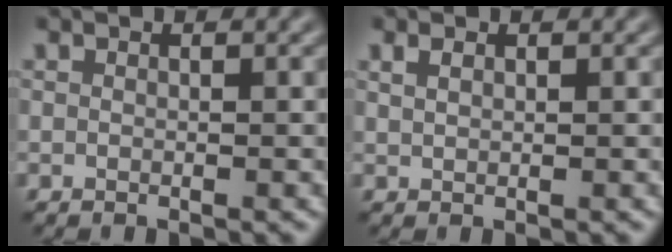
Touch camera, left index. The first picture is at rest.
{"total": 1.0, "force": [0.6, 0.5, 0.6], "torque": [-0.017, 0.002, 0.015]}